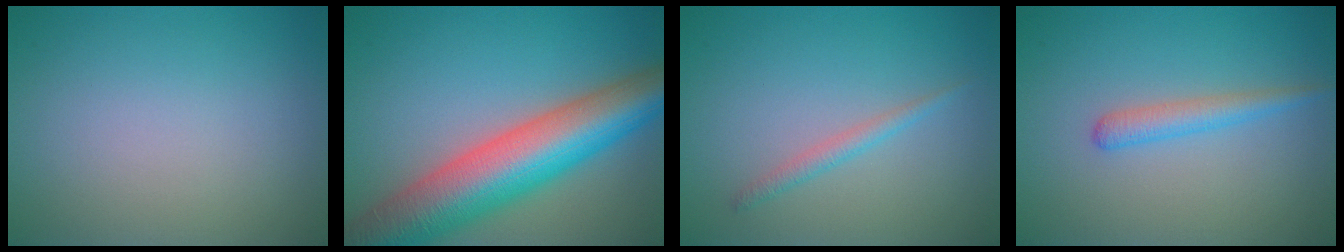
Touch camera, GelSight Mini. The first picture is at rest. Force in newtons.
{"total": 11.8, "press": 11.8, "slide": 0.5}
{"total": 1.3, "press": 1.3, "slide": 0.1}
{"total": 2.0, "press": 1.9, "slide": 0.1}